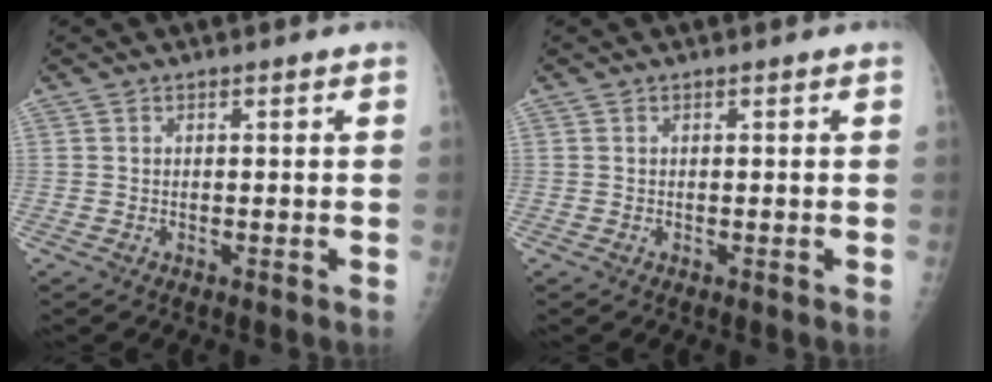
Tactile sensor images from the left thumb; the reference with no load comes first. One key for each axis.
{"total": 0.0}